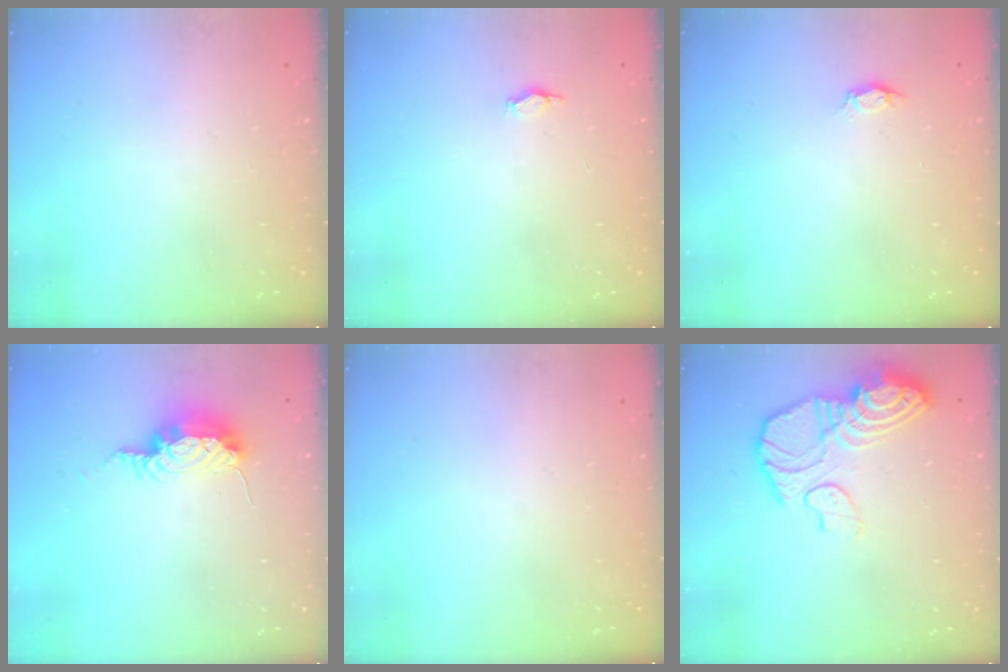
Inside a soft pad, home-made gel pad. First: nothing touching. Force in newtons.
{"total": 2.2, "press": 1.9, "slide": 1.2}
{"total": 2.8, "press": 2.8, "slide": 0.3}
{"total": 8.3, "press": 8.1, "slide": 1.9}
{"total": 0.0}
{"total": 15.8, "press": 15.8, "slide": 1.5}